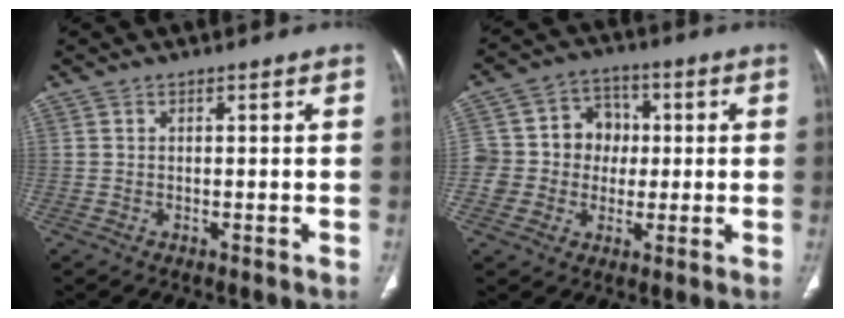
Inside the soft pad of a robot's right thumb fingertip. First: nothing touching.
{"total": 11.1, "force": [-0.1, 10.3, 4.1], "torque": [-0.027, 0.027, -0.005]}